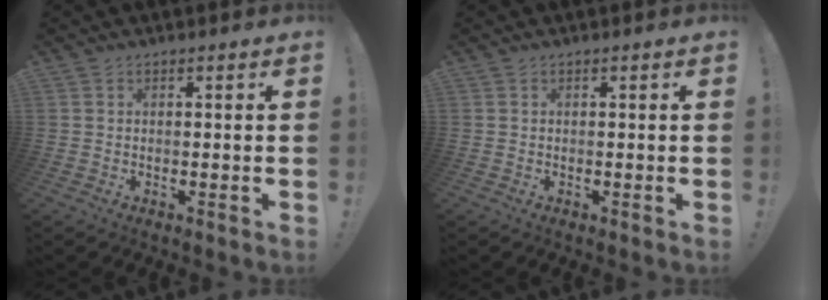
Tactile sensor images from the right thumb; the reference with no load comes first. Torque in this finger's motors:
{"motor_torque": [-0.08, 0.04, -0.13, 0.12, 0.03]}